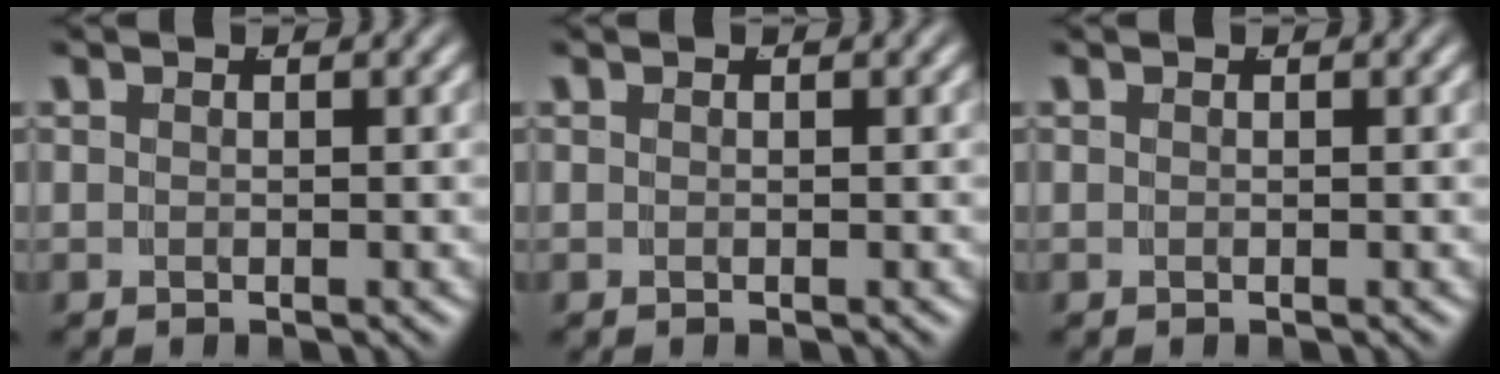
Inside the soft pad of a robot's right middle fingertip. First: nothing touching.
{"total": 0.0}
{"total": 0.0}